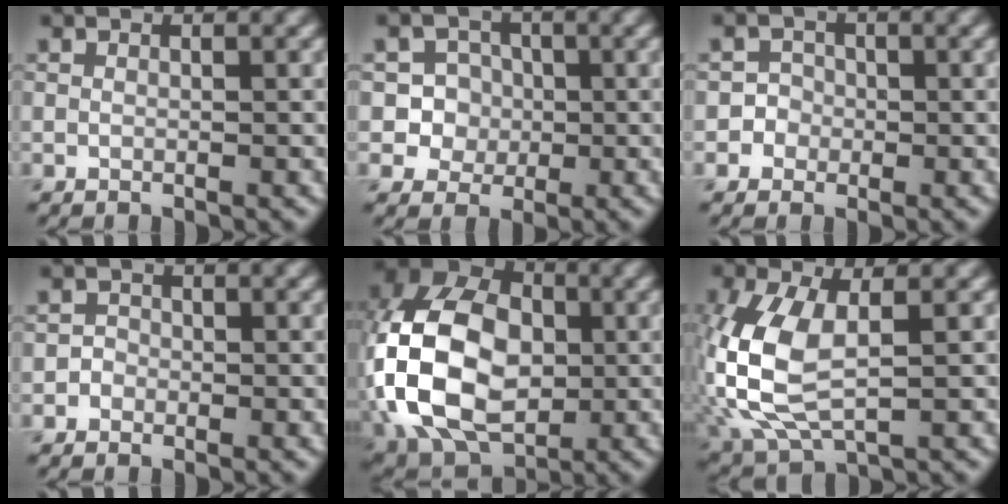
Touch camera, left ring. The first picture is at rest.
{"total": 4.5, "force": [0.0, 4.4, 1.0], "torque": [-0.003, 0.022, -0.007]}
{"total": 2.1, "force": [-0.7, 2.0, 0.1], "torque": [0.024, 0.008, -0.022]}
{"total": 0.9, "force": [-0.4, 0.8, 0.1], "torque": [0.010, 0.000, -0.011]}
{"total": 16.0, "force": [-1.4, 11.0, 11.5], "torque": [-0.252, 0.014, -0.046]}
{"total": 9.0, "force": [-0.2, 4.8, 7.6], "torque": [-0.196, -0.004, 0.000]}